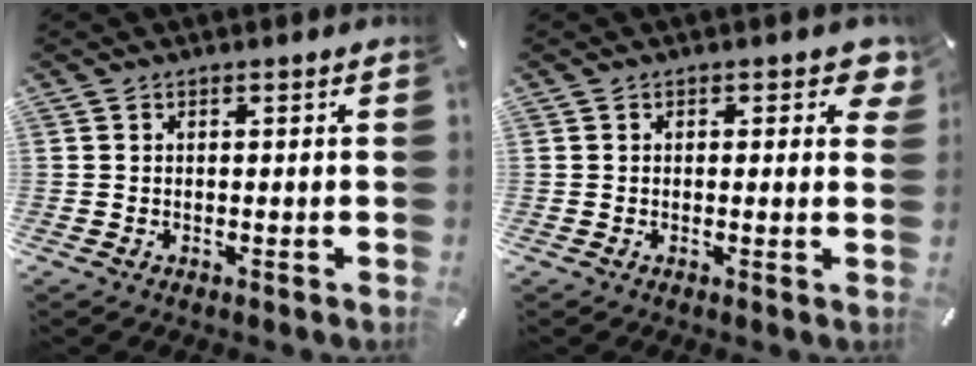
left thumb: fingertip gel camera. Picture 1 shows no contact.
{"total": 2.7, "force": [0.8, 1.4, 2.2], "torque": [-0.022, -0.003, 0.008]}